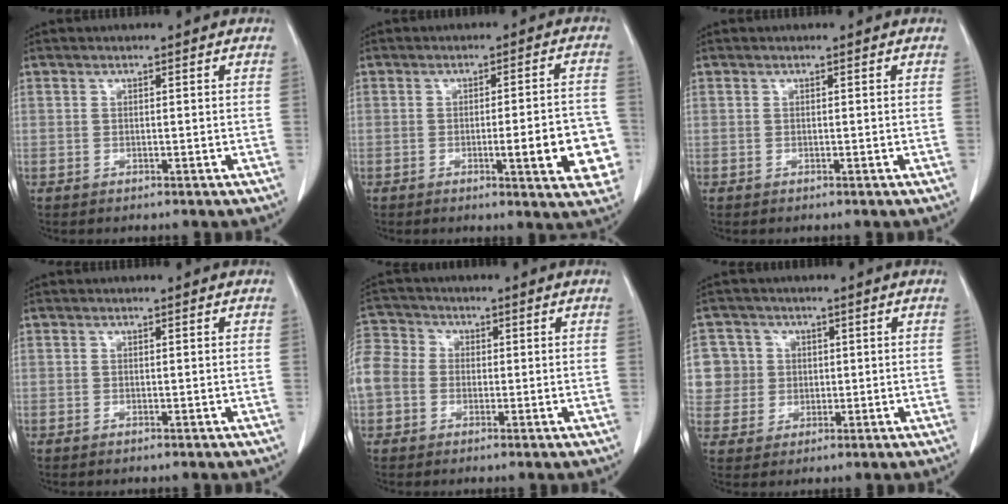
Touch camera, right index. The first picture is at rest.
{"total": 10.6, "force": [-3.0, 1.7, 10.0], "torque": [-0.106, 0.005, -0.034]}
{"total": 0.0}
{"total": 0.0}
{"total": 17.4, "force": [0.1, 15.8, 7.5], "torque": [-0.253, 0.064, -0.001]}
{"total": 7.1, "force": [1.2, 7.0, 0.4], "torque": [-0.007, 0.024, 0.029]}